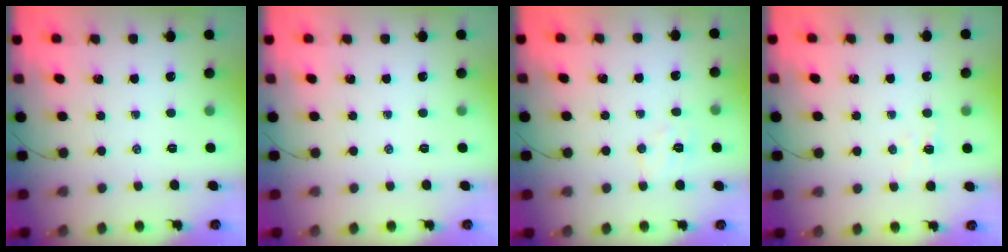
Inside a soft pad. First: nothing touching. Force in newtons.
{"total": 0.0}
{"total": 5.1, "press": 5.0, "slide": 1.0}
{"total": 2.9, "press": 2.8, "slide": 0.8}